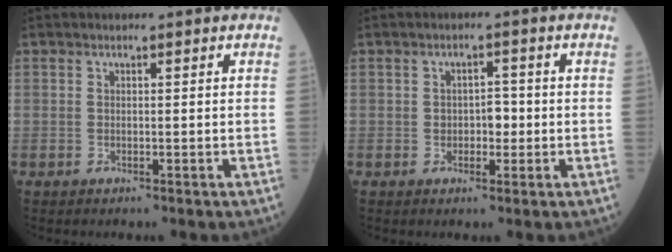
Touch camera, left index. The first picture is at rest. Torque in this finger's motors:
{"motor_torque": [-0.05, 0.09, 0.08, 0.00]}